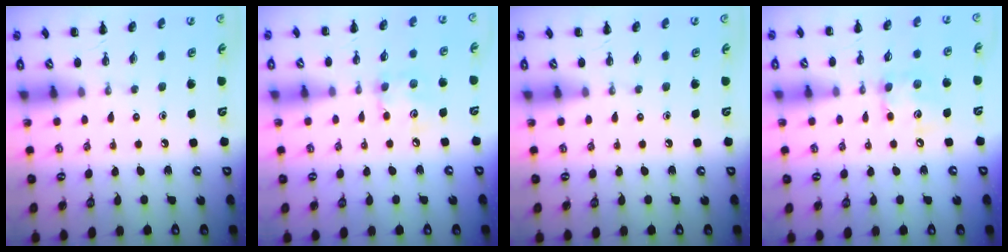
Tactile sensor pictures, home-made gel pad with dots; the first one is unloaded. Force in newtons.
{"total": 6.3, "press": 6.2, "slide": 0.9}
{"total": 0.0}
{"total": 8.6, "press": 8.6, "slide": 0.8}